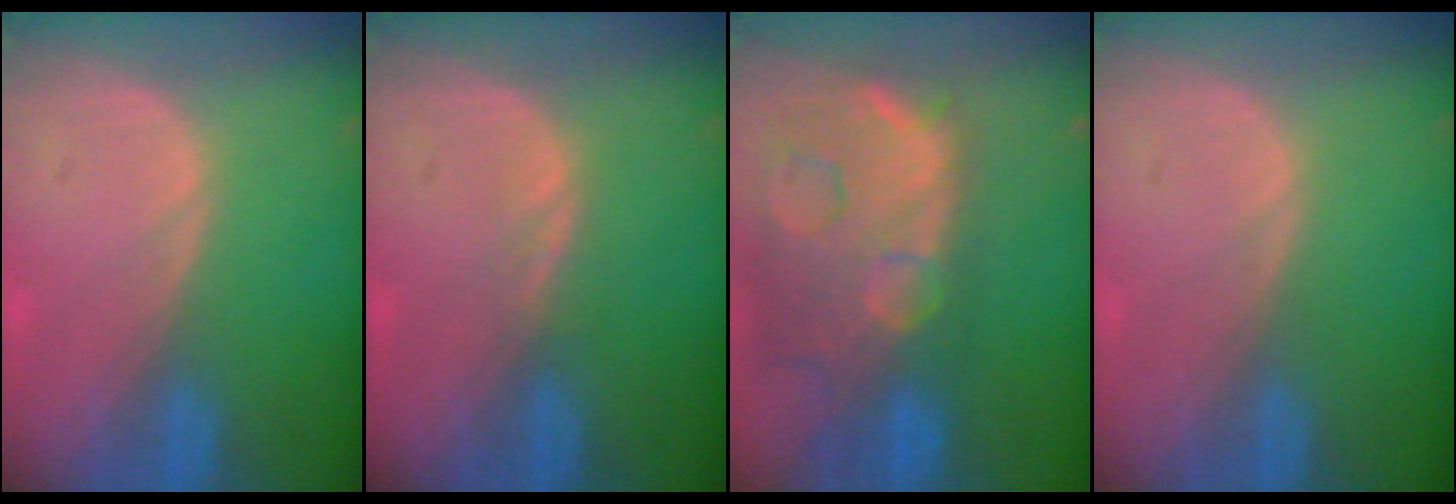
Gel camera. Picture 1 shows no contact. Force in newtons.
{"total": 1.1, "press": 1.0, "slide": 0.2}
{"total": 14.8, "press": 12.1, "slide": 8.6}
{"total": 0.0}